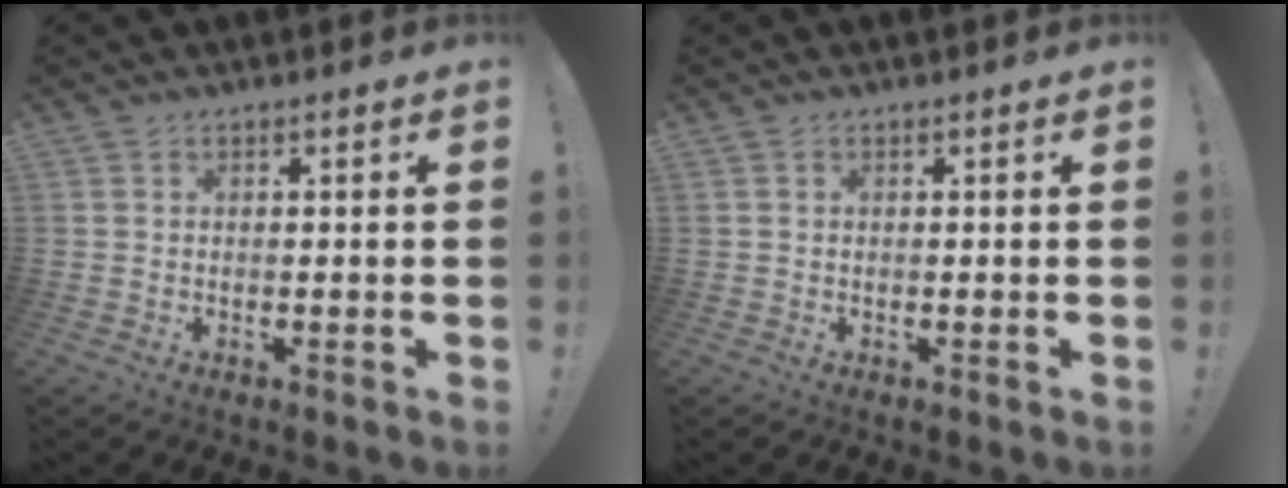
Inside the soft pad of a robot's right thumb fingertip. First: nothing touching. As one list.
[{"total": 0.0}]